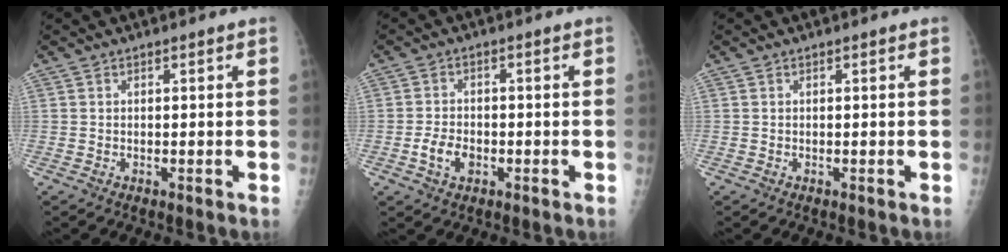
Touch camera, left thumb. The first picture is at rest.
{"total": 4.7, "force": [-1.6, 3.2, 3.1], "torque": [-0.051, 0.009, -0.026]}
{"total": 0.0}